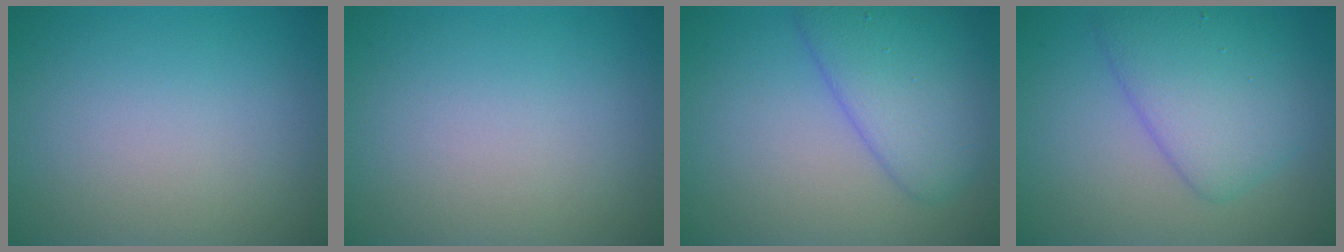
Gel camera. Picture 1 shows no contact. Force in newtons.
{"total": 0.0}
{"total": 5.4, "press": 5.4, "slide": 0.2}
{"total": 5.5, "press": 5.5, "slide": 0.2}